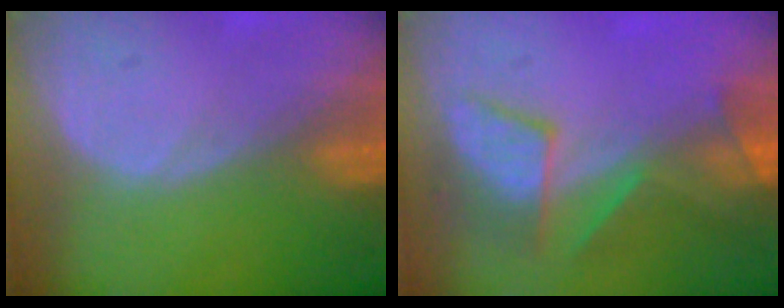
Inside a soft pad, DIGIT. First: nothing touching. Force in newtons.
{"total": 8.0, "press": 7.5, "slide": 2.7}